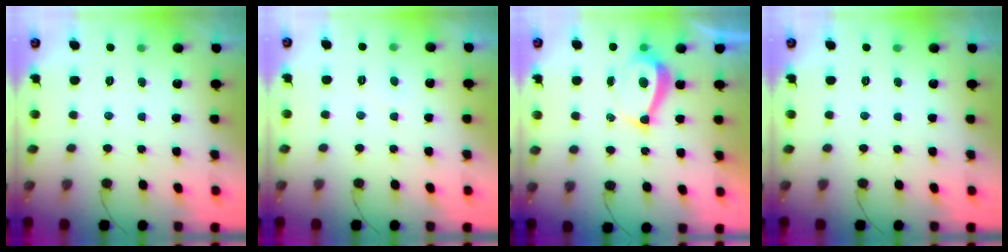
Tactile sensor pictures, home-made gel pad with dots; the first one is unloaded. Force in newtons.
{"total": 2.6, "press": 2.6, "slide": 0.3}
{"total": 7.2, "press": 7.2, "slide": 0.2}
{"total": 0.0}